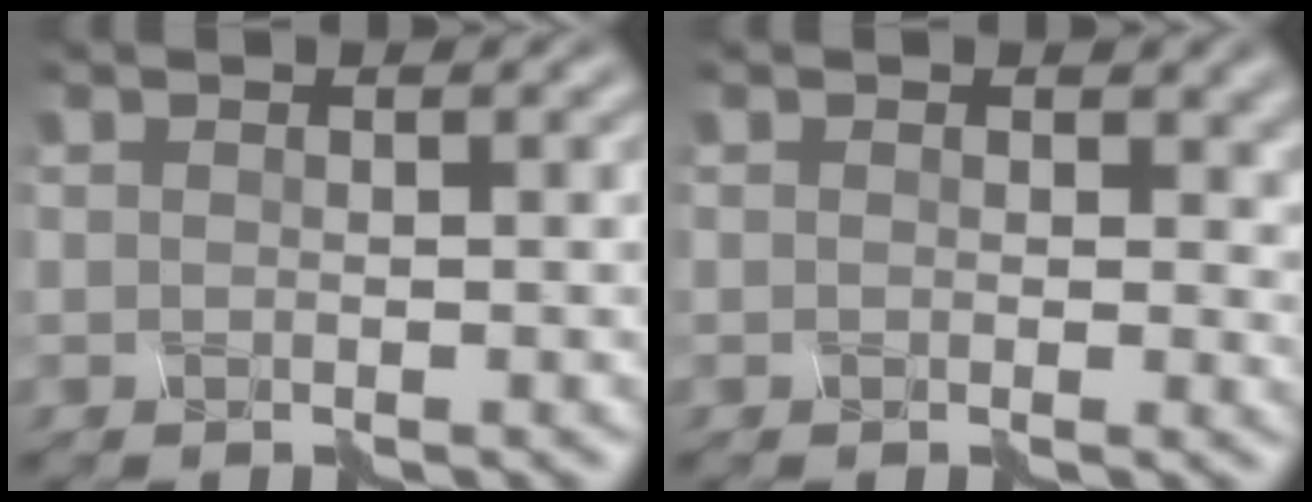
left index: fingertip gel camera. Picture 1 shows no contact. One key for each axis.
{"total": 2.9, "fx": 0.6, "fy": 2.3, "fz": 1.7, "tx": -0.027, "ty": -0.006, "tz": 0.008}